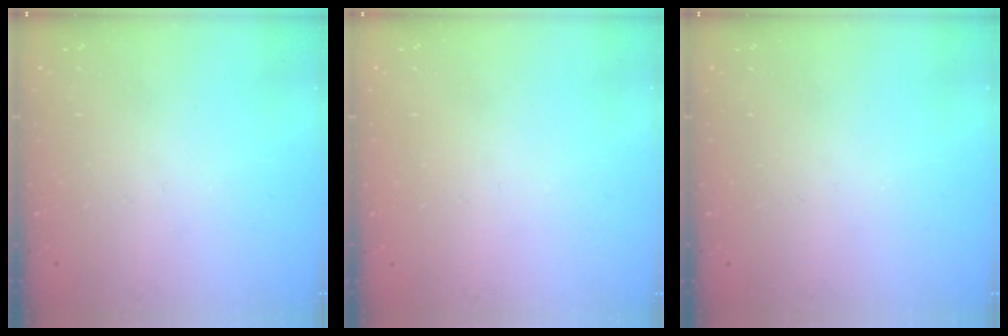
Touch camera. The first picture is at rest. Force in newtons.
{"total": 0.7, "press": 0.7, "slide": 0.1}
{"total": 0.0}